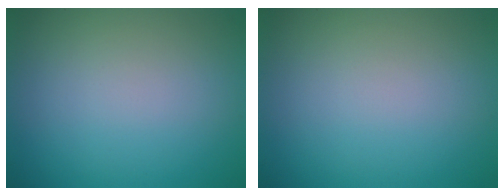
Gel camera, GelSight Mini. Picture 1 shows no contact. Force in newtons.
{"total": 0.0}